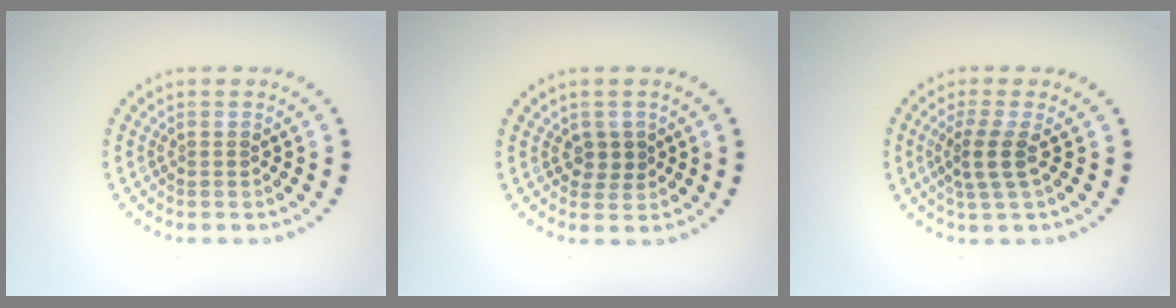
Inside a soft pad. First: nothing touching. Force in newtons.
{"total": 1.6, "press": 1.4, "slide": 0.9}
{"total": 2.5, "press": 2.0, "slide": 1.5}